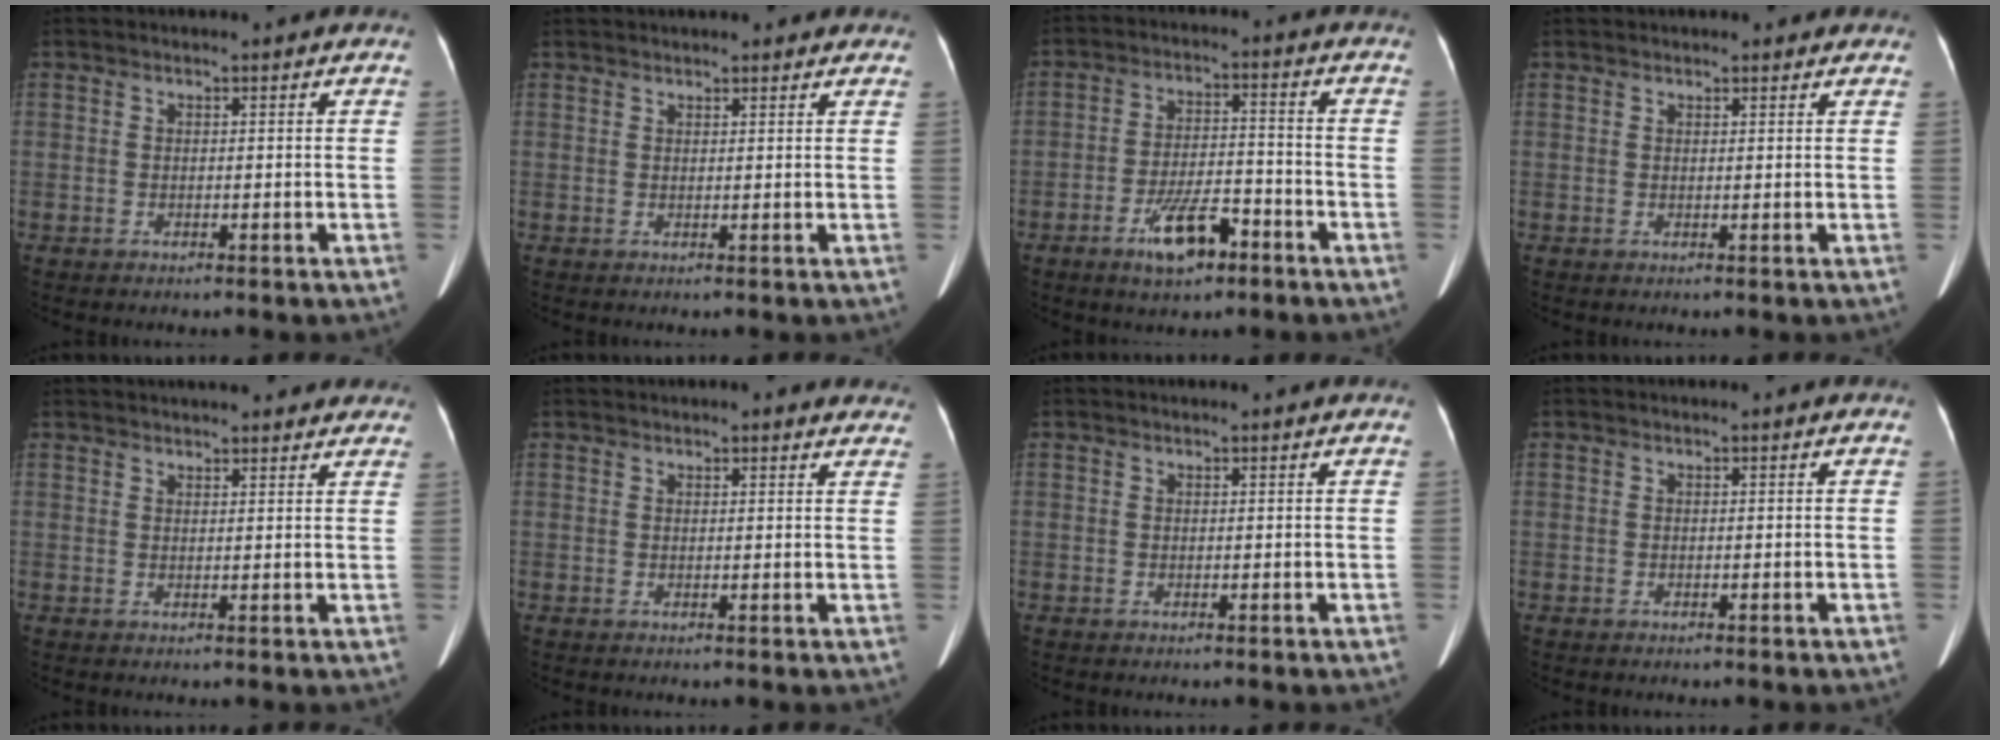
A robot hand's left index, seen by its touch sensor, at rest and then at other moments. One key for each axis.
{"total": 5.7, "fx": 4.9, "fy": 1.6, "fz": 2.3, "tx": -0.023, "ty": 0.033, "tz": 0.060}
{"total": 7.9, "fx": -4.7, "fy": 2.5, "fz": 5.8, "tx": -0.115, "ty": 0.000, "tz": -0.077}
{"total": 1.9, "fx": 1.6, "fy": 0.8, "fz": 0.6, "tx": -0.003, "ty": 0.015, "tz": 0.019}
{"total": 13.4, "fx": 12.0, "fy": 3.2, "fz": 5.1, "tx": -0.052, "ty": 0.037, "tz": 0.145}
{"total": 5.4, "fx": 4.9, "fy": 1.4, "fz": 1.6, "tx": 0.001, "ty": 0.011, "tz": 0.042}
{"total": 0.6, "fx": 0.6, "fy": 0.0, "fz": 0.1, "tx": -0.004, "ty": 0.001, "tz": 0.004}
{"total": 0.0}